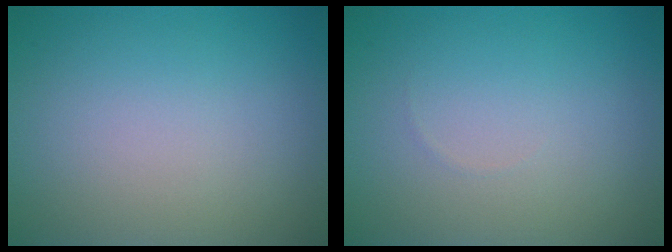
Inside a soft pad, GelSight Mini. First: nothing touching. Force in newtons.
{"total": 0.0}